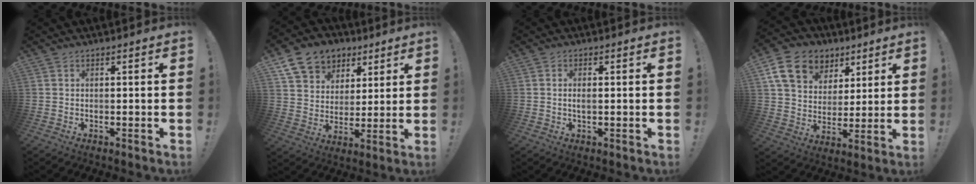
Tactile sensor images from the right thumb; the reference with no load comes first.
{"total": 13.5, "force": [7.5, 10.2, 4.7], "torque": [-0.071, -0.040, 0.147]}
{"total": 1.6, "force": [-0.2, 0.6, 1.5], "torque": [-0.031, 0.004, -0.003]}
{"total": 16.3, "force": [8.1, 12.0, 7.5], "torque": [-0.107, -0.035, 0.160]}